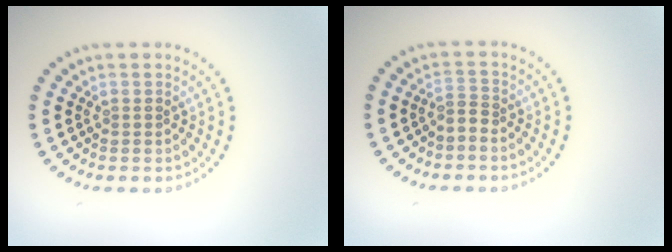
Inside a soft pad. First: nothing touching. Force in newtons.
{"total": 1.2, "press": 0.6, "slide": 1.0}